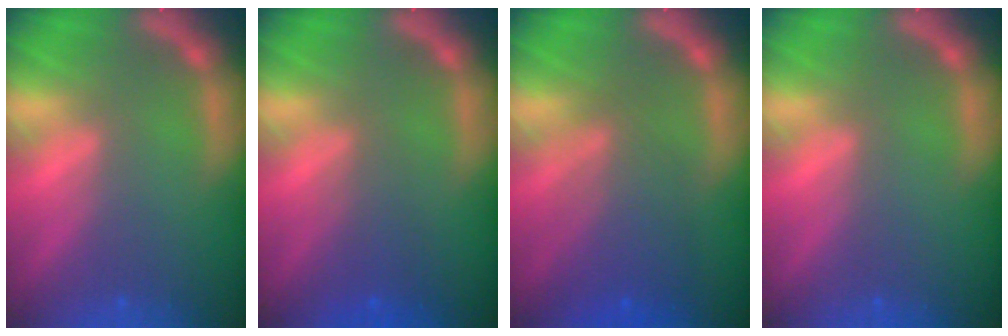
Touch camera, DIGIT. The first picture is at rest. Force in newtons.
{"total": 2.5}
{"total": 5.6}
{"total": 0.0}